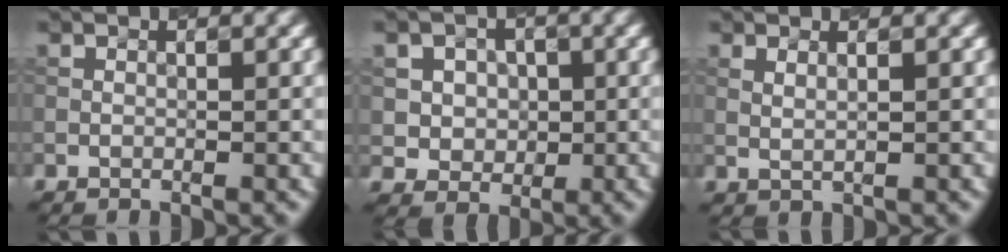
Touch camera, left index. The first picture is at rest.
{"total": 4.5, "force": [1.1, 3.9, 1.8], "torque": [-0.026, 0.008, 0.014]}
{"total": 1.1, "force": [0.6, 0.3, 0.9], "torque": [-0.017, -0.002, 0.008]}